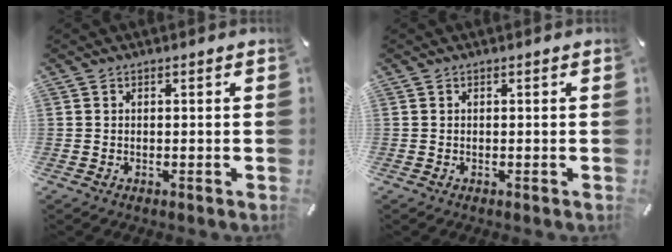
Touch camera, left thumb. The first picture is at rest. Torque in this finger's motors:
{"motor_torque": [0.08, 0.08, -0.02, -0.02, 0.05]}